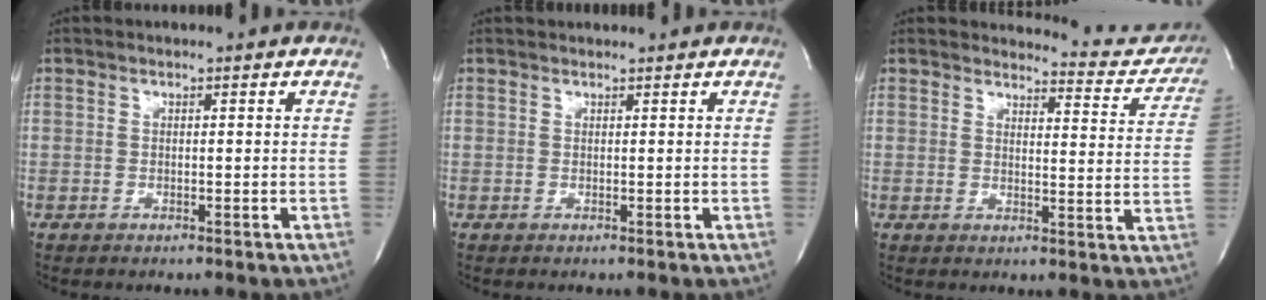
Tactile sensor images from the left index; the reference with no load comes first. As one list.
[{"total": 2.5, "force": [2.4, 0.2, 0.4], "torque": [-0.007, 0.022, 0.033]}, {"total": 10.7, "force": [10.5, 1.7, -0.2], "torque": [0.029, -0.061, 0.097]}]